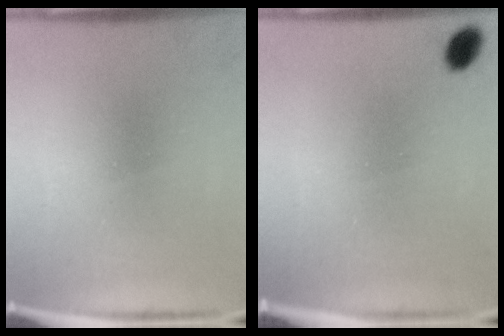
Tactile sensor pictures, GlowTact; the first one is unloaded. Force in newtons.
{"total": 3.0}